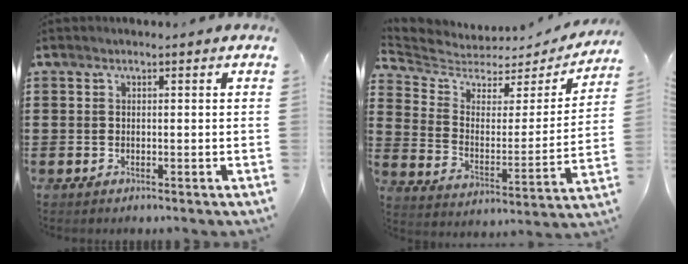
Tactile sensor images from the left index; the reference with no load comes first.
{"total": 4.6, "force": [4.0, 2.0, 0.9], "torque": [-0.048, -0.032, 0.063]}